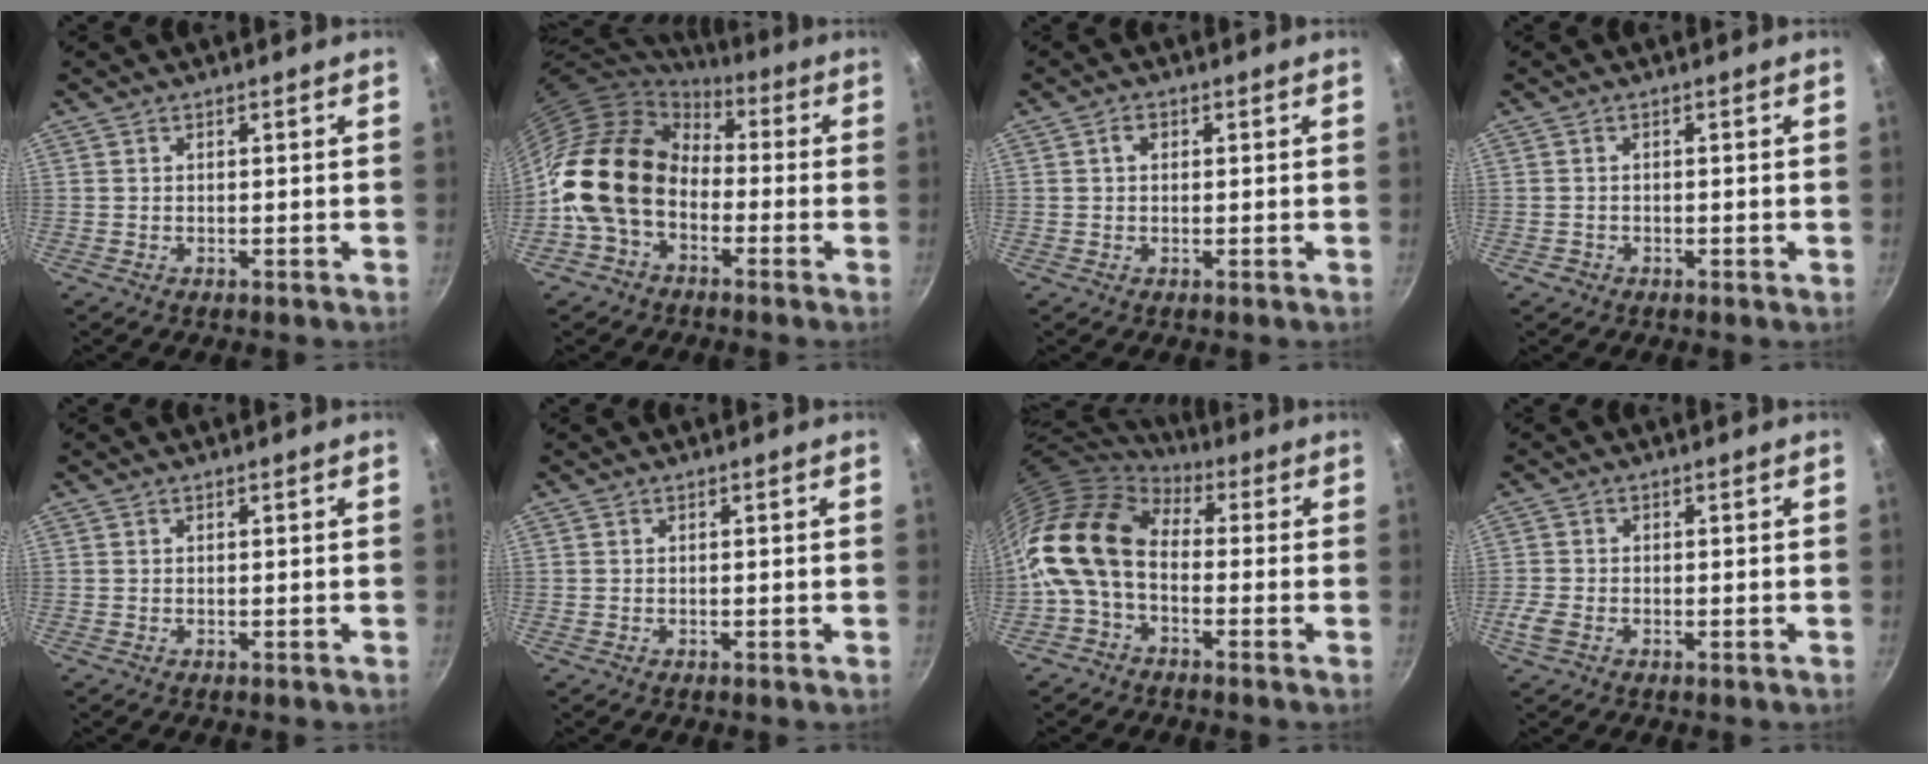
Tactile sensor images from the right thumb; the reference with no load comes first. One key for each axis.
{"total": 17.8, "fx": -2.1, "fy": 13.1, "fz": 11.8, "tx": -0.203, "ty": 0.045, "tz": -0.055}
{"total": 1.7, "fx": 0.4, "fy": 1.3, "fz": 1.1, "tx": -0.014, "ty": 0.004, "tz": 0.003}
{"total": 0.9, "fx": -0.5, "fy": 0.7, "fz": 0.3, "tx": -0.007, "ty": 0.003, "tz": -0.005}
{"total": 0.0}
{"total": 0.0}
{"total": 13.7, "fx": -1.0, "fy": 9.2, "fz": 10.2, "tx": -0.176, "ty": 0.028, "tz": -0.038}
{"total": 3.0, "fx": -1.4, "fy": 1.9, "fz": 1.9, "tx": -0.049, "ty": 0.001, "tz": -0.030}